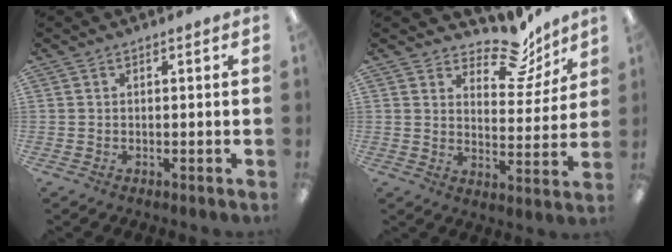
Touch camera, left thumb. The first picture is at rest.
{"total": 12.0, "force": [9.0, 5.8, 5.4], "torque": [-0.069, -0.066, 0.156]}